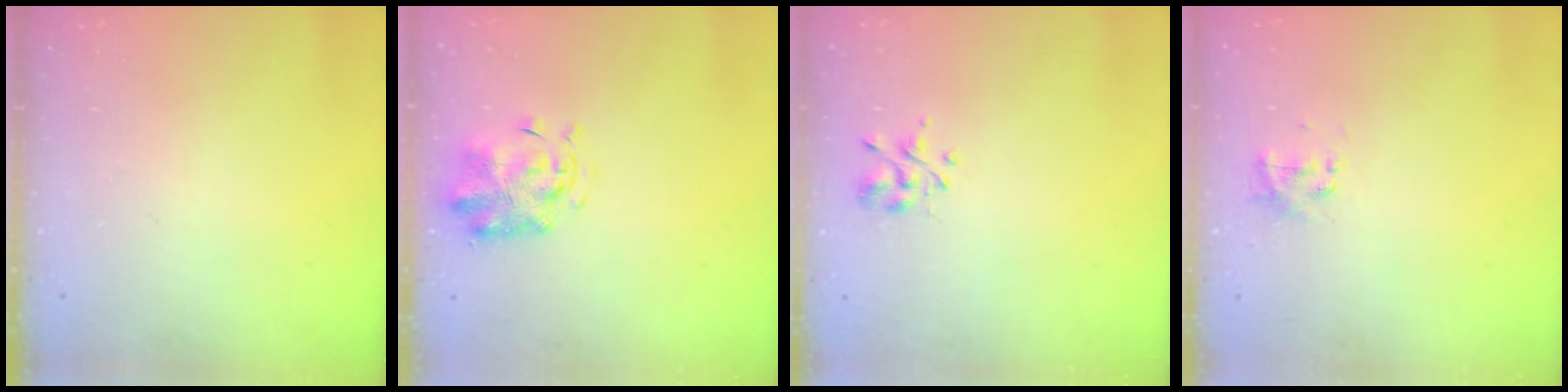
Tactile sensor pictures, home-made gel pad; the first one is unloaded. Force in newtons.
{"total": 2.9, "press": 2.9, "slide": 0.7}
{"total": 2.4, "press": 2.1, "slide": 1.2}
{"total": 2.3, "press": 2.2, "slide": 0.7}